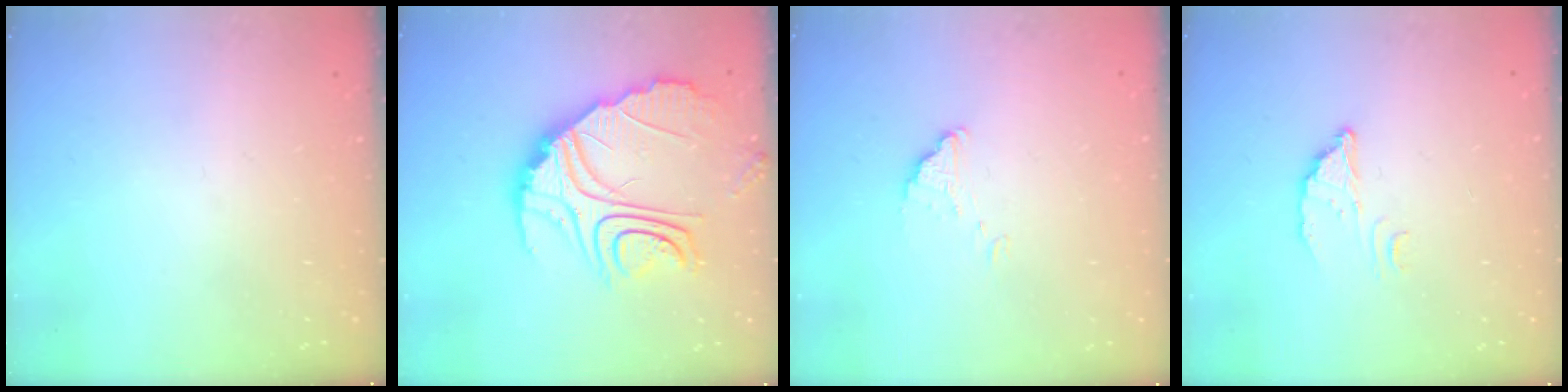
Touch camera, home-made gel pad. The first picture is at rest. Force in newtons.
{"total": 15.7, "press": 15.6, "slide": 1.4}
{"total": 1.5, "press": 1.5, "slide": 0.1}
{"total": 2.8, "press": 2.8, "slide": 0.2}